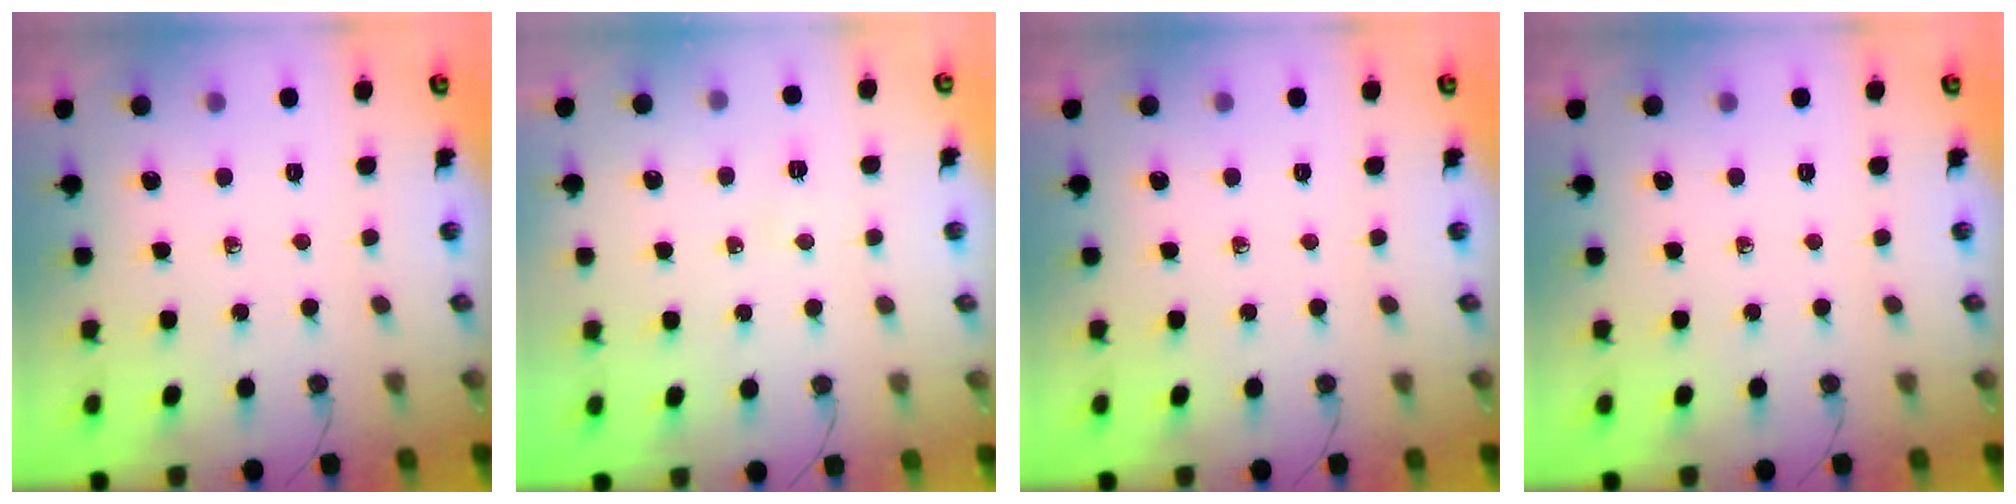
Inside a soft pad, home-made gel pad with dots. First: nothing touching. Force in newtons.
{"total": 4.3, "press": 4.2, "slide": 0.4}
{"total": 0.0}
{"total": 0.0}